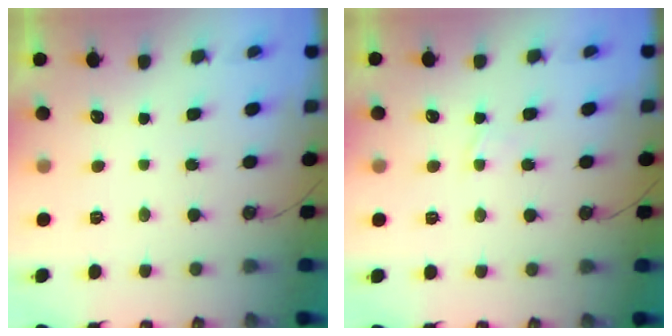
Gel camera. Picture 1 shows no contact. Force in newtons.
{"total": 1.5, "press": 1.5, "slide": 0.3}